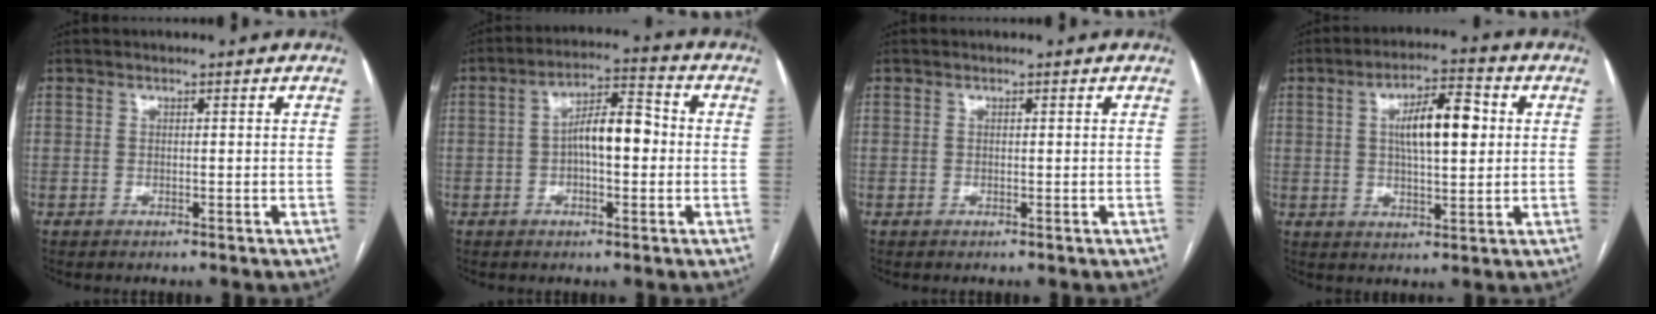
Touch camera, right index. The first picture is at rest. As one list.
[{"total": 7.8, "force": [-0.4, 2.7, 7.3], "torque": [-0.129, 0.027, -0.009]}, {"total": 0.0}, {"total": 9.4, "force": [1.8, 2.8, 8.8], "torque": [-0.152, 0.018, 0.029]}]